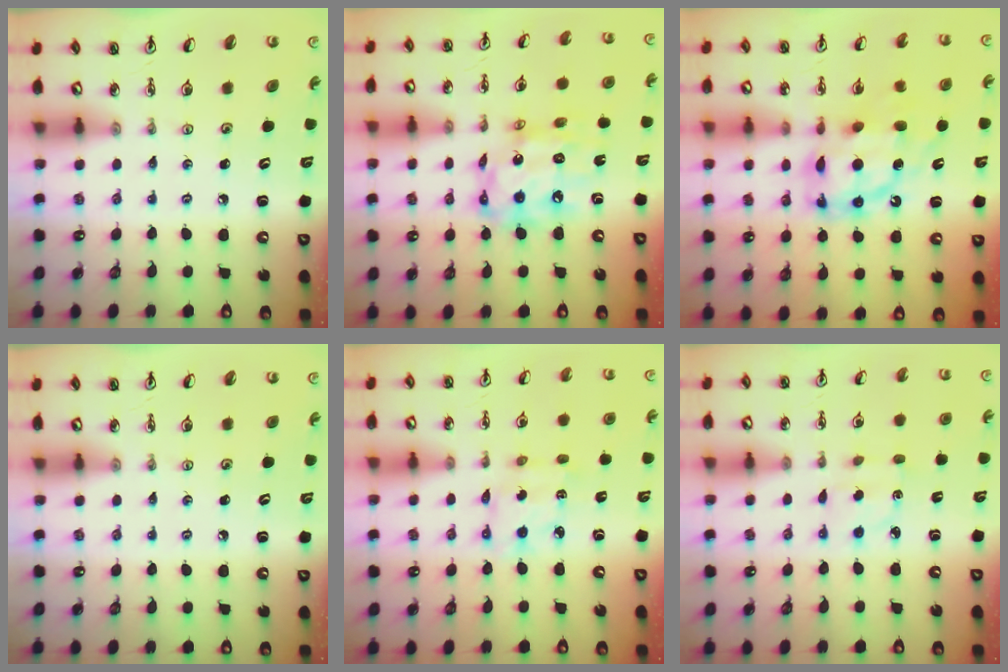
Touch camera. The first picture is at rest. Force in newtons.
{"total": 14.1, "press": 14.1, "slide": 1.0}
{"total": 14.6, "press": 14.5, "slide": 1.2}
{"total": 0.0}
{"total": 3.2, "press": 3.2, "slide": 0.3}
{"total": 2.6, "press": 2.5, "slide": 0.7}